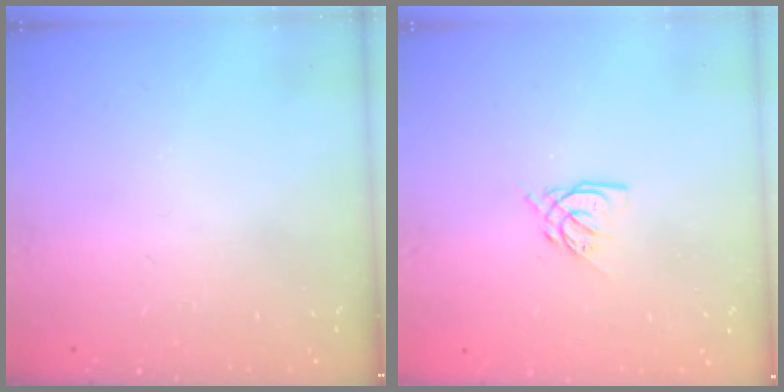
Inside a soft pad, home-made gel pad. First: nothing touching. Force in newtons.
{"total": 5.5, "press": 5.5, "slide": 0.5}